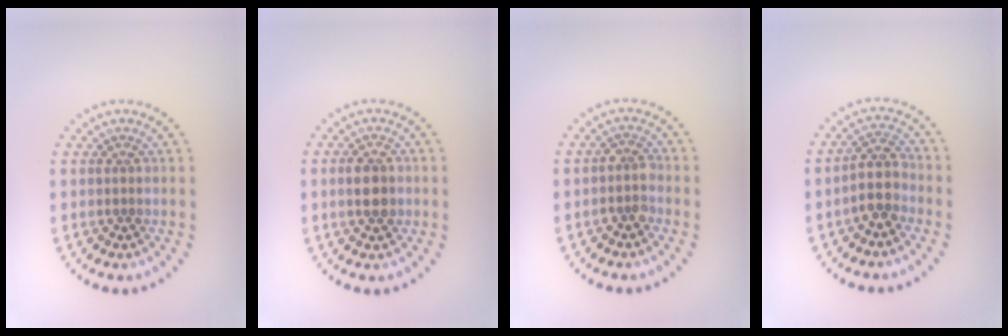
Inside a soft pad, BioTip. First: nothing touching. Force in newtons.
{"total": 2.6, "press": 2.6, "slide": 0.2}
{"total": 1.8, "press": 1.5, "slide": 0.9}
{"total": 2.8, "press": 2.5, "slide": 1.2}